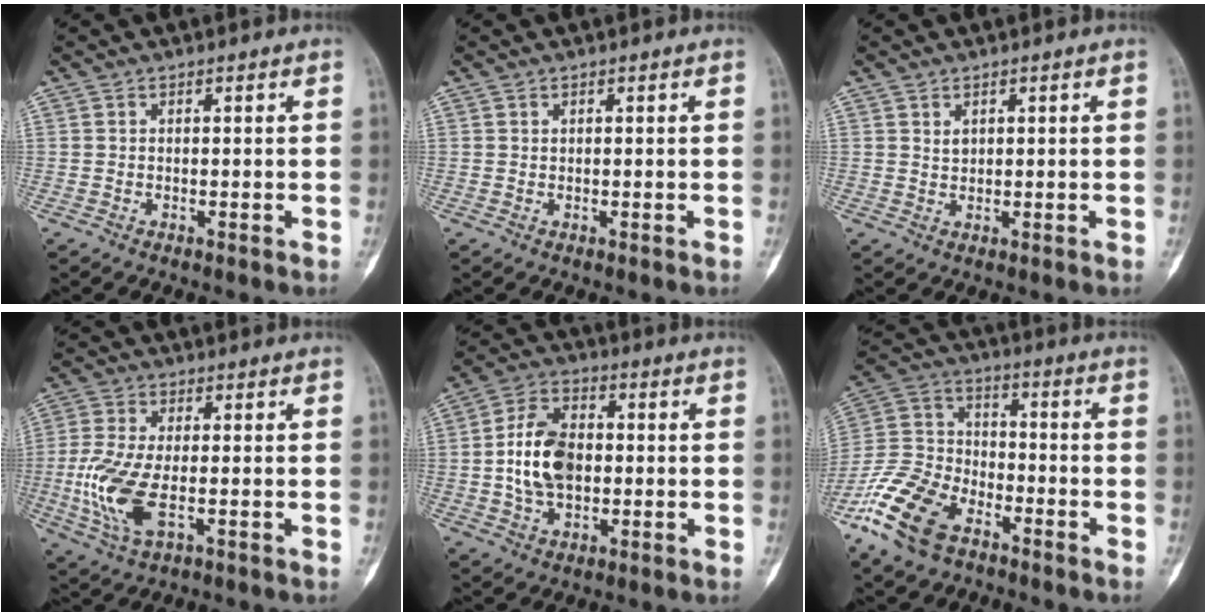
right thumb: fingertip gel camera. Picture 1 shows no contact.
{"total": 0.0}
{"total": 1.3, "force": [0.7, 0.8, 0.7], "torque": [-0.005, -0.006, 0.015]}
{"total": 11.1, "force": [-2.2, 5.0, 9.7], "torque": [-0.227, -0.009, -0.040]}
{"total": 12.1, "force": [-0.3, 7.9, 9.2], "torque": [-0.152, 0.013, -0.008]}
{"total": 16.4, "force": [-9.9, 9.1, 9.4], "torque": [-0.194, 0.044, -0.199]}